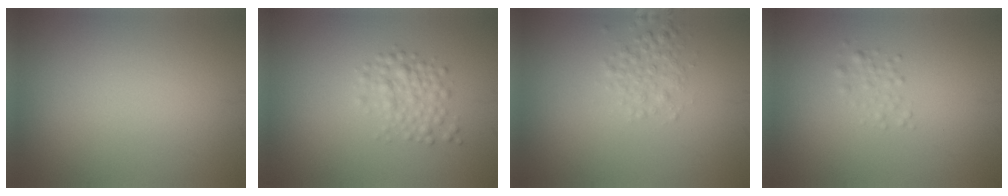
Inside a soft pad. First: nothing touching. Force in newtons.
{"total": 2.5, "press": 2.5, "slide": 0.1}
{"total": 2.1, "press": 2.1, "slide": 0.0}
{"total": 1.2, "press": 1.2, "slide": 0.0}